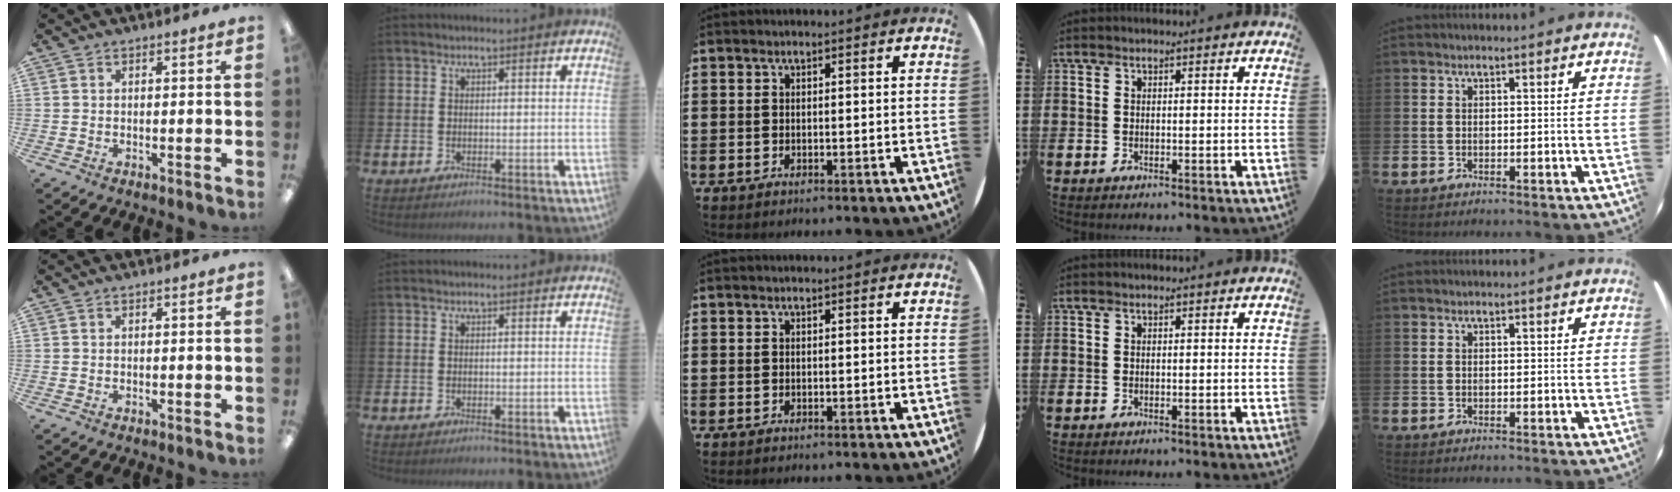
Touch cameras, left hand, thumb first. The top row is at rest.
{}